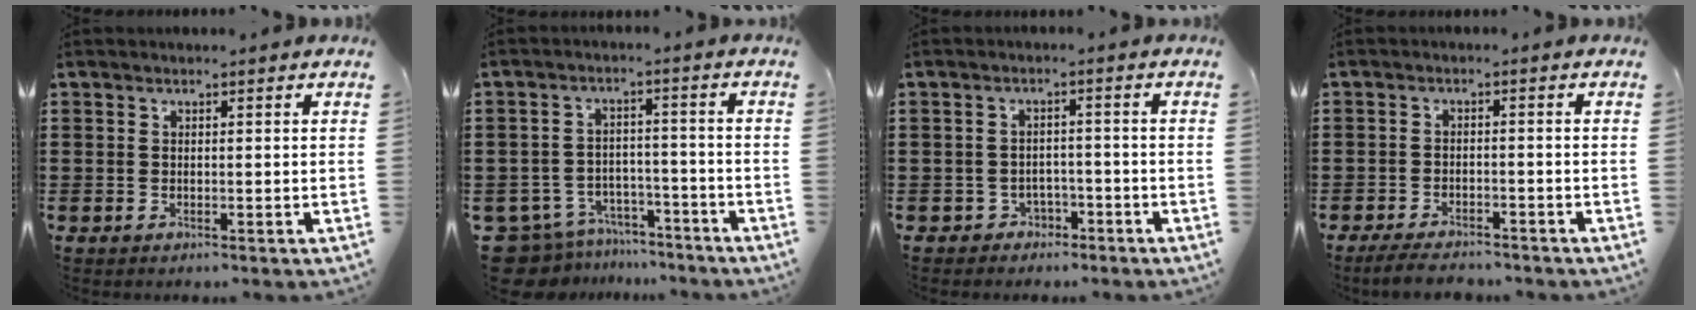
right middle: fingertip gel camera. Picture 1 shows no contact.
{"total": 7.5, "force": [-7.1, 2.2, 0.9], "torque": [-0.044, 0.014, -0.148]}
{"total": 2.2, "force": [-1.9, 1.1, 0.0], "torque": [-0.013, -0.003, -0.043]}
{"total": 3.4, "force": [-3.2, 0.4, 1.1], "torque": [-0.027, -0.002, -0.066]}